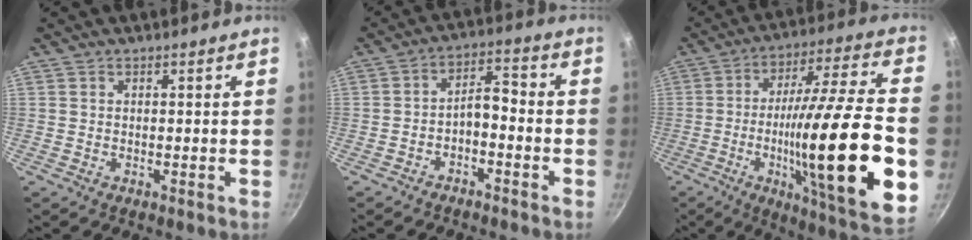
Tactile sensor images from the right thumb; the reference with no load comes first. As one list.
[{"total": 5.3, "force": [-2.7, 2.6, 3.9], "torque": [-0.058, 0.051, -0.042]}, {"total": 29.3, "force": [-5.6, 5.3, 28.3], "torque": [-0.436, 0.015, -0.084]}]